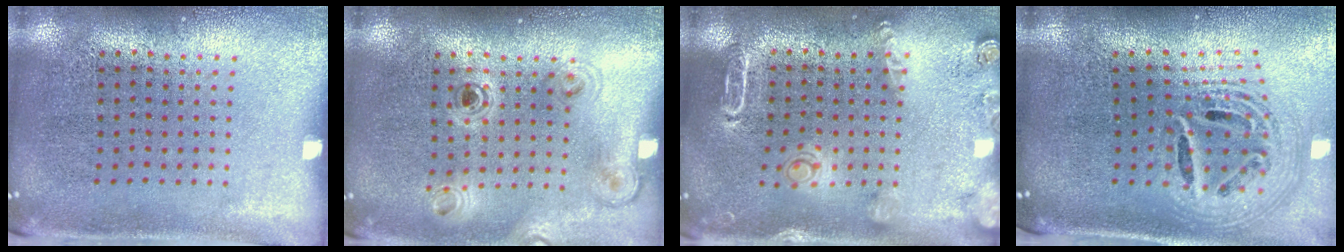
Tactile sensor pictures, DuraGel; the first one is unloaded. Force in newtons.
{"total": 1.1, "press": 1.0, "slide": 0.3}
{"total": 1.8, "press": 1.8, "slide": 0.3}
{"total": 2.5, "press": 1.8, "slide": 1.7}